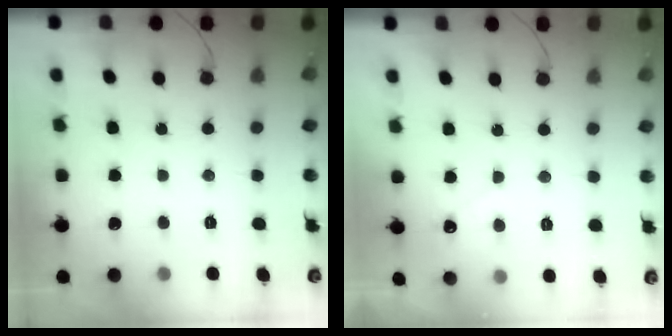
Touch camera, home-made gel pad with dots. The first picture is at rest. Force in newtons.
{"total": 2.2, "press": 2.2, "slide": 0.1}